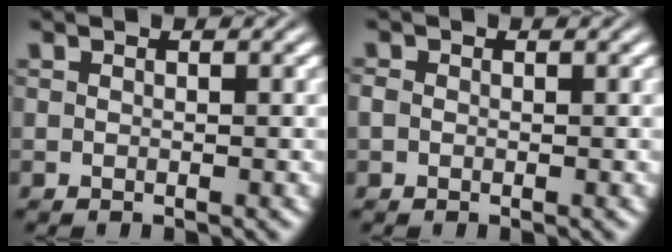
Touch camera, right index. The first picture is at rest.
{"total": 0.0}